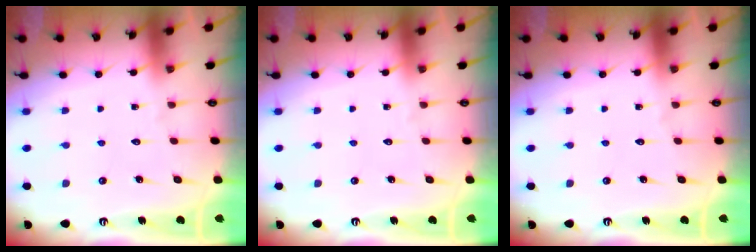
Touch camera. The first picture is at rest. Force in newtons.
{"total": 0.0}
{"total": 0.0}